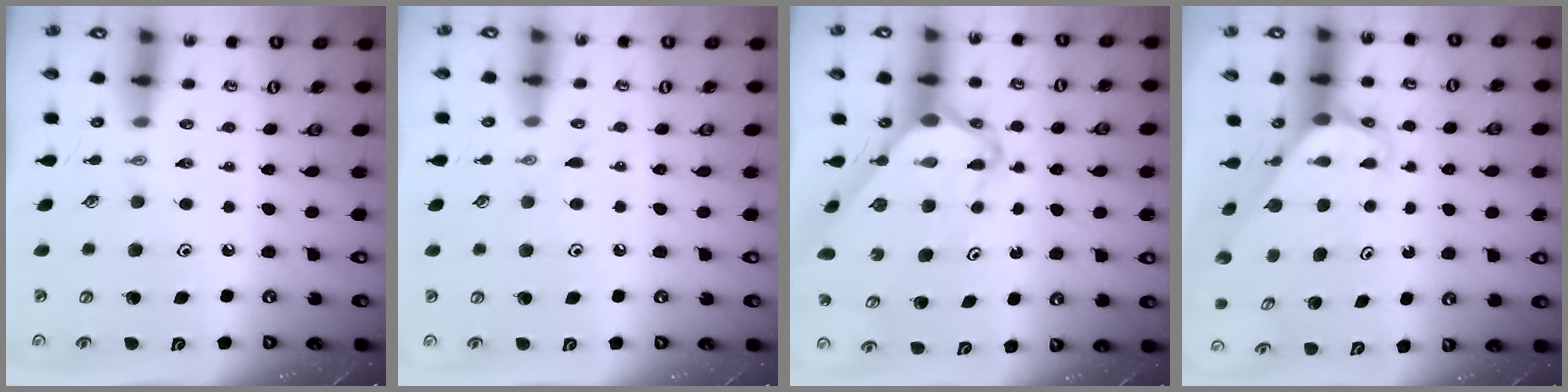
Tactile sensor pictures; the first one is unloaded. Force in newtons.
{"total": 4.3, "press": 4.3, "slide": 0.4}
{"total": 6.3, "press": 6.3, "slide": 0.5}
{"total": 3.2, "press": 3.2, "slide": 0.1}